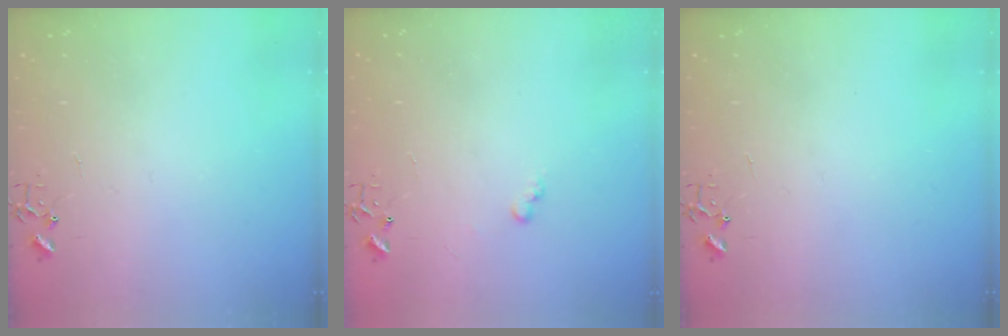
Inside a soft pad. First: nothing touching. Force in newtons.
{"total": 5.1, "press": 5.1, "slide": 0.4}
{"total": 0.0}